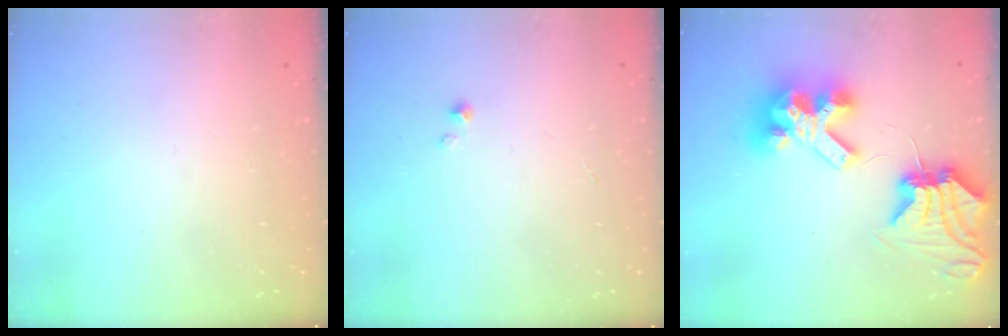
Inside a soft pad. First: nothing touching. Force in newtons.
{"total": 0.0}
{"total": 14.5, "press": 14.4, "slide": 1.7}